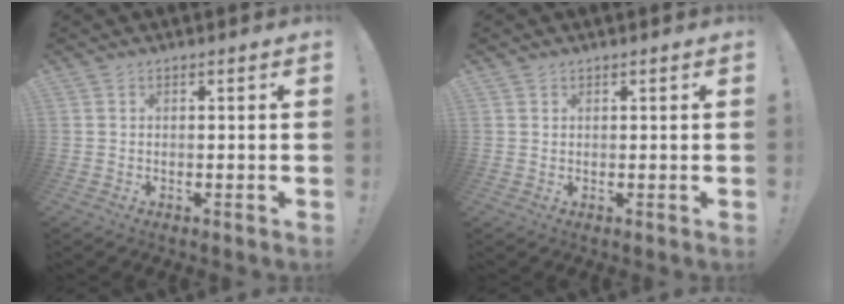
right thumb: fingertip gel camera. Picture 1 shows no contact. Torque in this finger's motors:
{"motor_torque": [-0.26, -0.23, -0.35, 0.16, 0.11]}